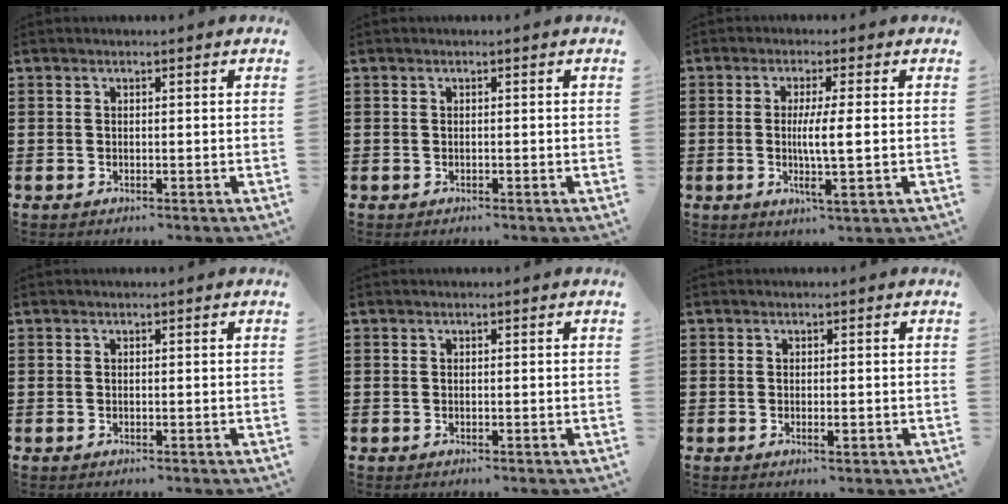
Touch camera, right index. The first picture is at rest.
{"total": 0.0}
{"total": 5.6, "force": [-0.1, 0.2, 5.6], "torque": [-0.101, -0.007, -0.006]}
{"total": 0.0}
{"total": 0.0}
{"total": 1.1, "force": [-0.3, 0.3, 1.0], "torque": [-0.018, -0.004, -0.004]}